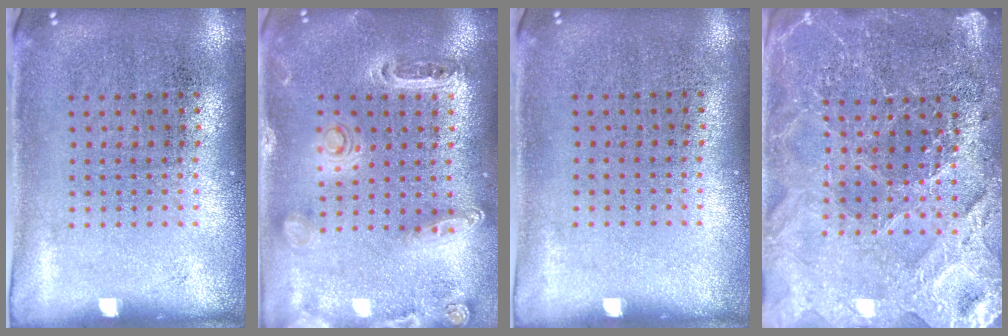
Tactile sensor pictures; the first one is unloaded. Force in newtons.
{"total": 1.3, "press": 1.3, "slide": 0.3}
{"total": 0.0}
{"total": 4.2, "press": 4.0, "slide": 1.4}